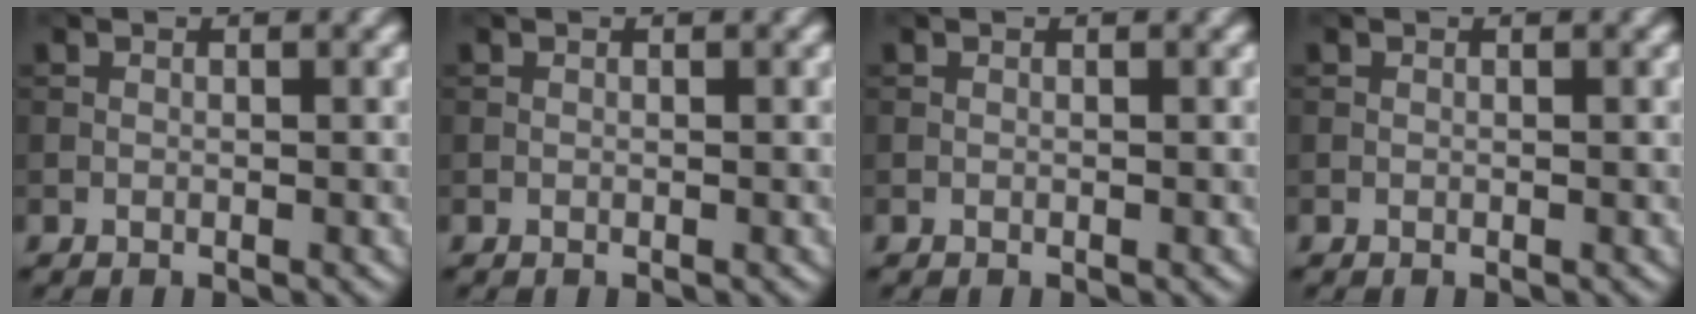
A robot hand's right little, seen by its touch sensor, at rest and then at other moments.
{"total": 0.0}
{"total": 0.0}
{"total": 0.0}